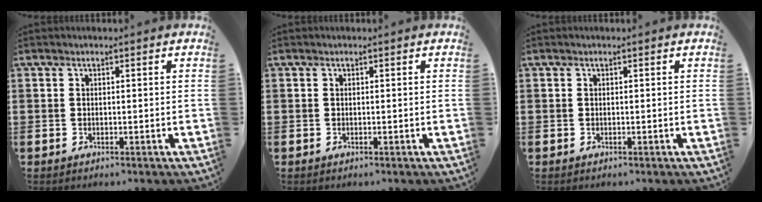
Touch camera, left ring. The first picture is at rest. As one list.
[{"total": 0.0}, {"total": 0.0}]